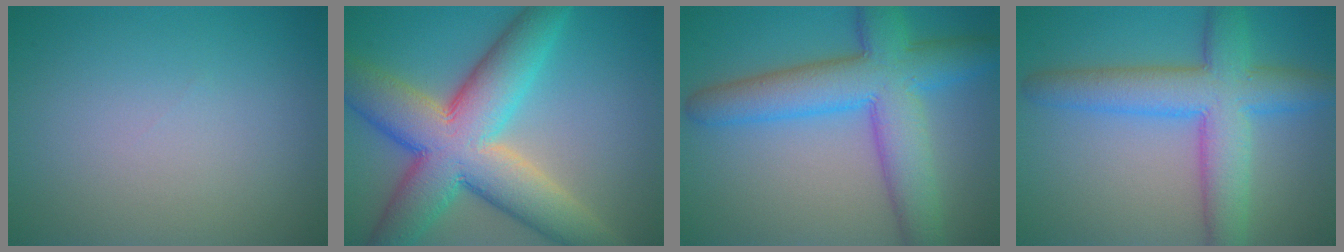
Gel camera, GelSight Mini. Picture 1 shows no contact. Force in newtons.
{"total": 12.0, "press": 12.0, "slide": 0.7}
{"total": 8.8, "press": 8.8, "slide": 0.2}
{"total": 7.6, "press": 7.6, "slide": 0.3}